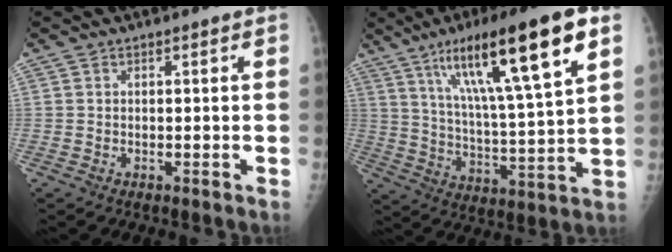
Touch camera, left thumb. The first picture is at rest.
{"total": 21.6, "force": [10.6, 3.1, 18.5], "torque": [-0.294, -0.022, 0.180]}